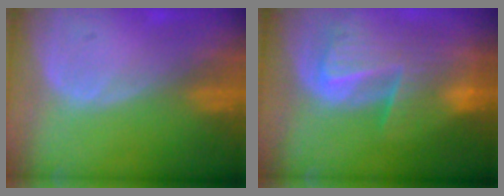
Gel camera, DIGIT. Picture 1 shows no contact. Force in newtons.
{"total": 10.2, "press": 8.9, "slide": 5.0}